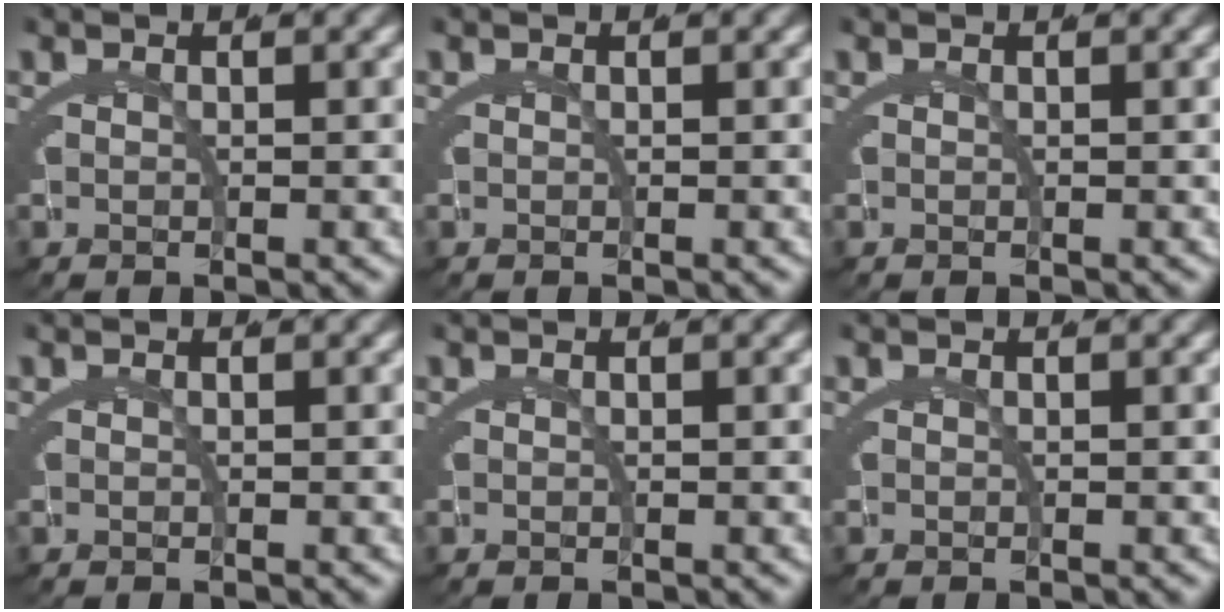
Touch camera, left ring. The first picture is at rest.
{"total": 0.0}
{"total": 0.0}
{"total": 0.0}
{"total": 0.0}
{"total": 0.0}